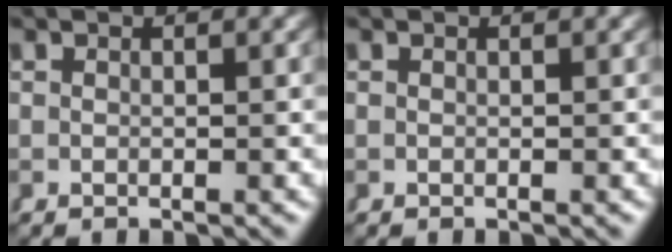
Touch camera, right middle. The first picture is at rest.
{"total": 0.0}